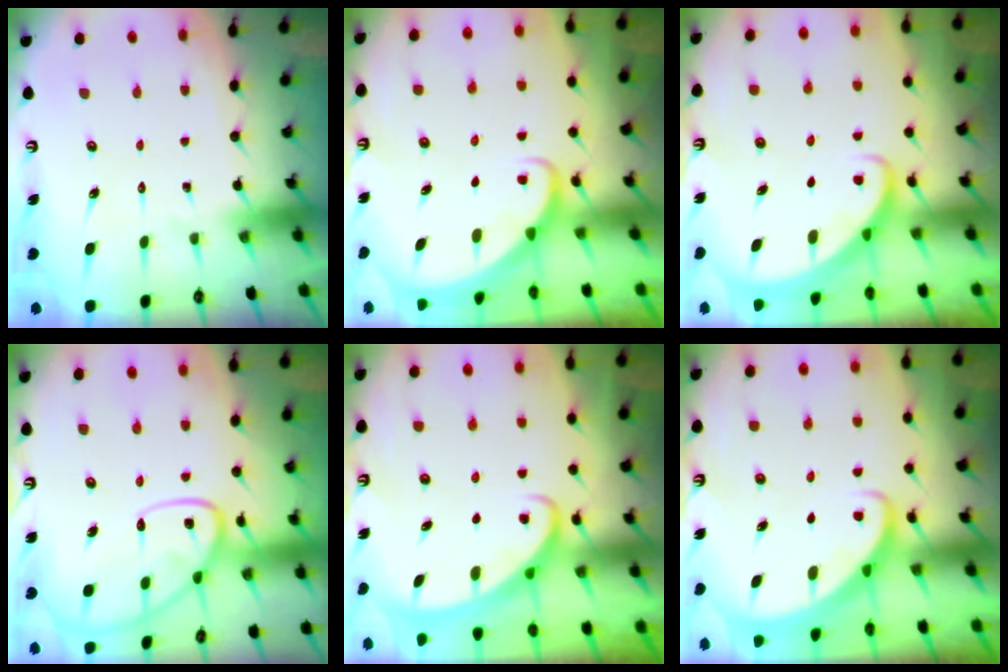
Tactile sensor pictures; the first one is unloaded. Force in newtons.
{"total": 2.0, "press": 2.0, "slide": 0.2}
{"total": 2.7, "press": 2.7, "slide": 0.2}
{"total": 14.1, "press": 14.1, "slide": 0.9}
{"total": 2.7, "press": 2.7, "slide": 0.4}
{"total": 2.6, "press": 2.6, "slide": 0.3}